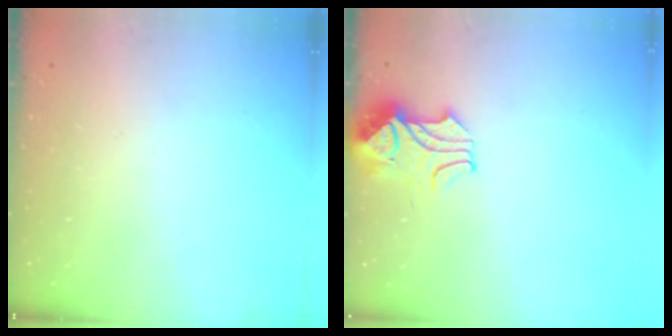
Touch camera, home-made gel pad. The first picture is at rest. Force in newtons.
{"total": 2.2, "press": 2.0, "slide": 0.9}